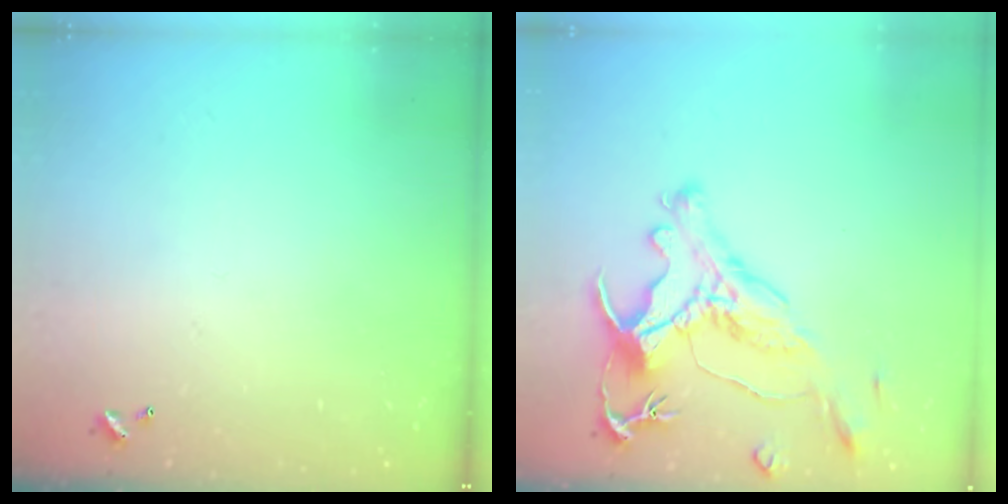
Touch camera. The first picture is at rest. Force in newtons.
{"total": 1.9, "press": 1.4, "slide": 1.2}